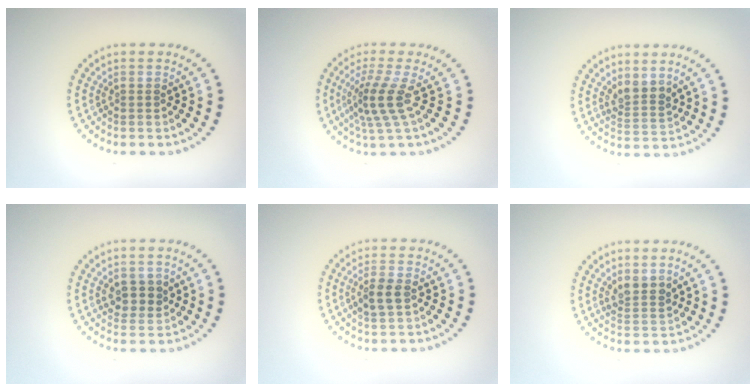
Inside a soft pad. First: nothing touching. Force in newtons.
{"total": 3.5, "press": 2.4, "slide": 2.5}
{"total": 2.2, "press": 1.8, "slide": 1.3}
{"total": 2.5, "press": 2.3, "slide": 0.8}
{"total": 2.3, "press": 2.3, "slide": 0.5}
{"total": 2.2, "press": 1.9, "slide": 1.2}